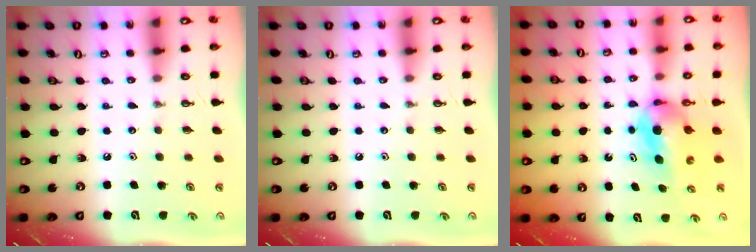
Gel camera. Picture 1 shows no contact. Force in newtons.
{"total": 0.0}
{"total": 7.1, "press": 5.0, "slide": 5.1}